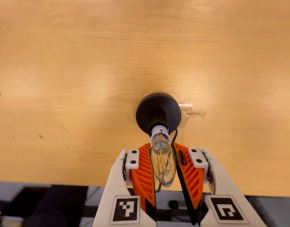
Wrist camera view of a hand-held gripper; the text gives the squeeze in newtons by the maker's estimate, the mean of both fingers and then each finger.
{"total": 12.2, "left": 11.8, "right": 12.7}